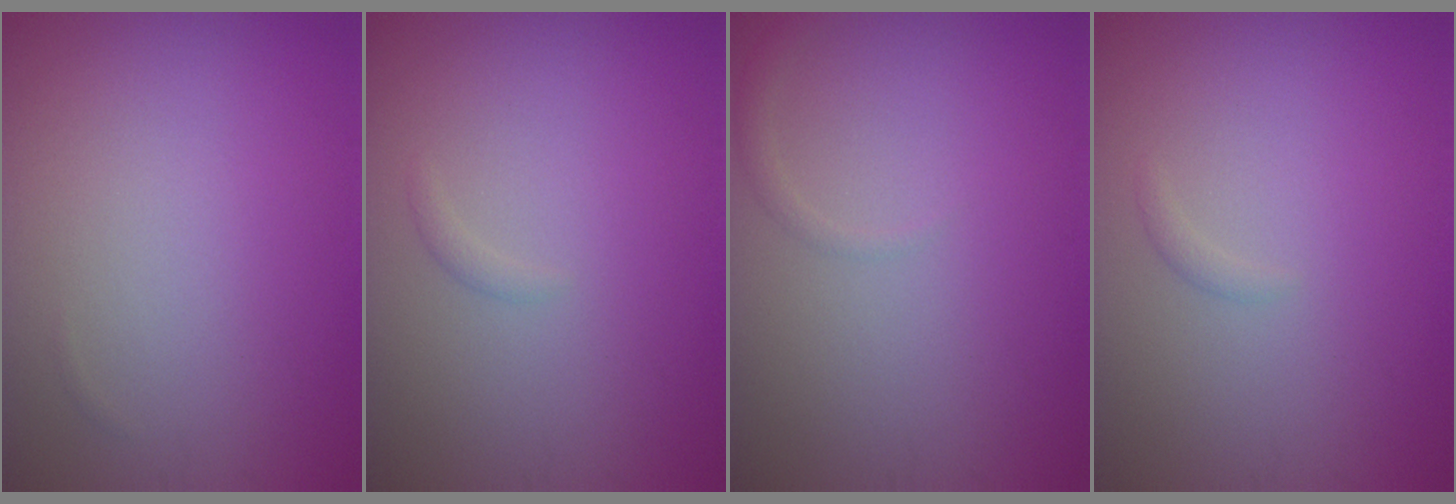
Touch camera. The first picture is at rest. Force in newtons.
{"total": 0.6, "press": 0.6, "slide": 0.1}
{"total": 0.8, "press": 0.8, "slide": 0.1}
{"total": 0.6, "press": 0.6, "slide": 0.1}